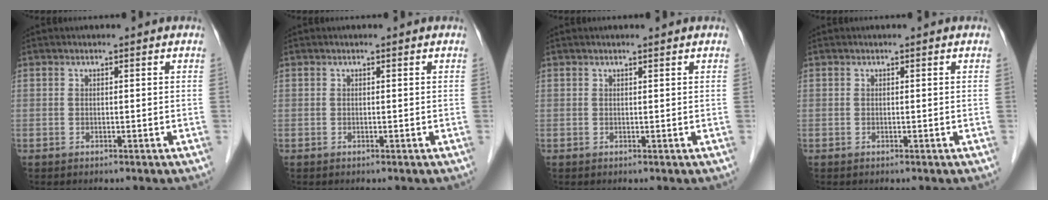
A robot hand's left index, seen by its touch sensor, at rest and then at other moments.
{"total": 0.0}
{"total": 0.8, "force": [0.7, 0.0, 0.4], "torque": [-0.009, 0.005, 0.012]}
{"total": 0.0}